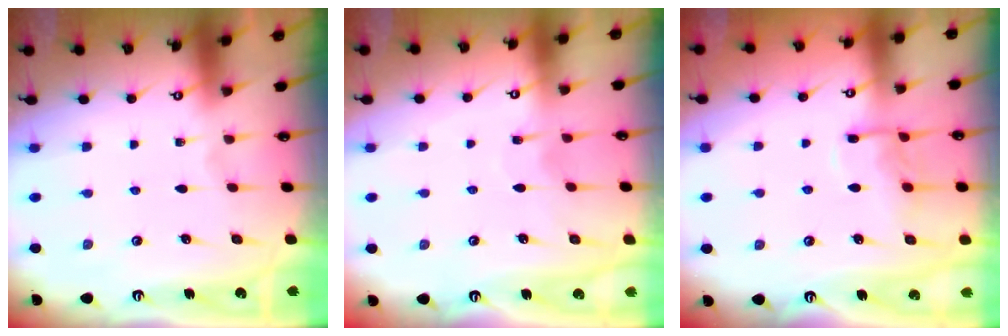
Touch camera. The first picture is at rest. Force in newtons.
{"total": 7.0, "press": 7.0, "slide": 0.5}
{"total": 9.5, "press": 9.4, "slide": 1.0}